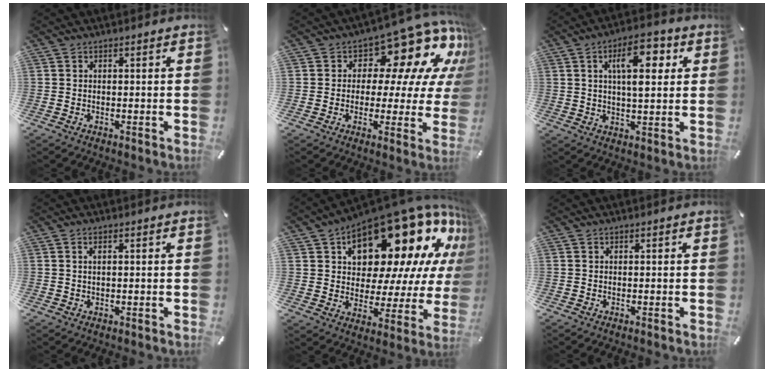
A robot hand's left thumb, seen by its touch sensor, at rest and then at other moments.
{"total": 13.9, "force": [8.6, 7.6, 7.8], "torque": [-0.112, -0.078, 0.145]}
{"total": 11.3, "force": [4.1, 4.9, 9.4], "torque": [-0.141, -0.007, 0.061]}
{"total": 1.3, "force": [0.4, 0.5, 1.1], "torque": [-0.024, 0.003, 0.006]}
{"total": 23.6, "force": [14.5, 12.2, 14.0], "torque": [-0.196, -0.111, 0.247]}
{"total": 0.0}